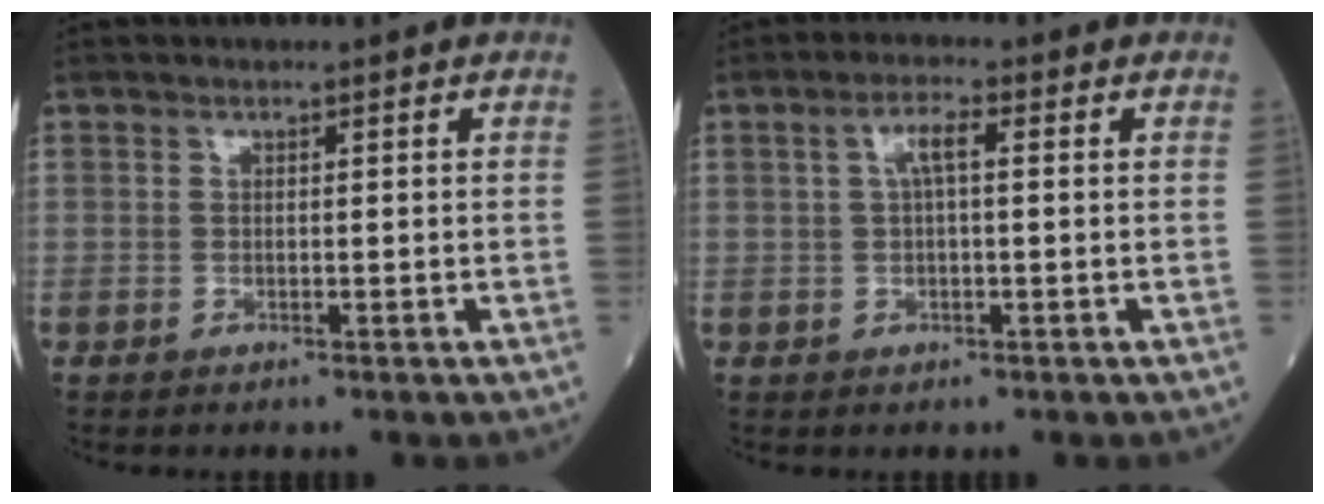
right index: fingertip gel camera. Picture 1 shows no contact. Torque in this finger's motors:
{"motor_torque": [0.19, 0.23, 0.07, 0.03]}